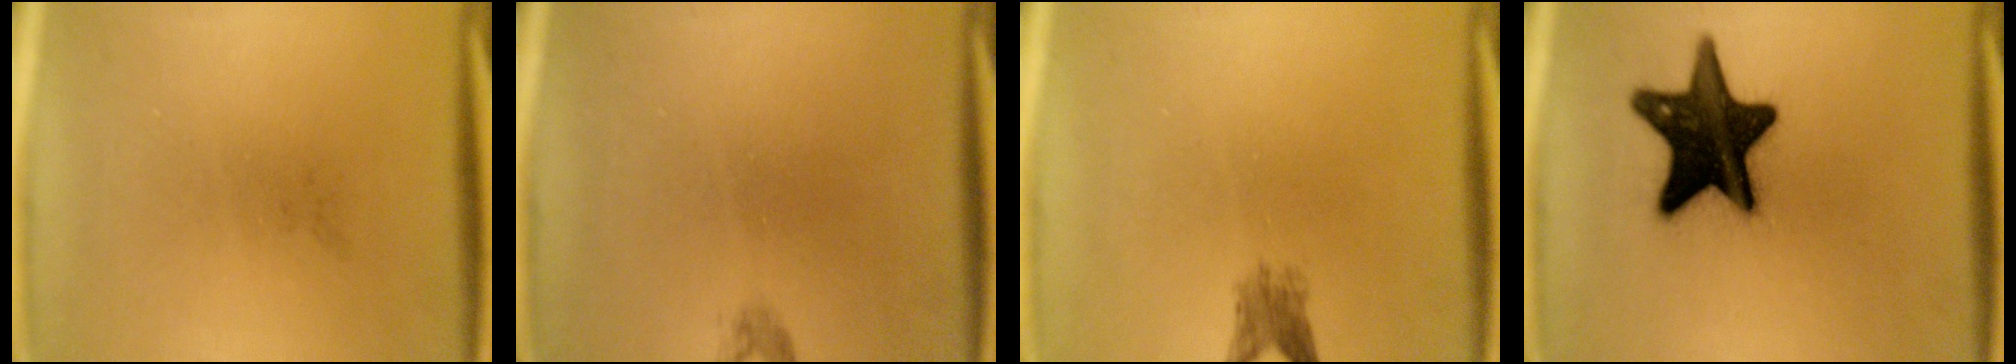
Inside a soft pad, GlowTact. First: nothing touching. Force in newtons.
{"total": 0.8}
{"total": 2.5}
{"total": 17.7}